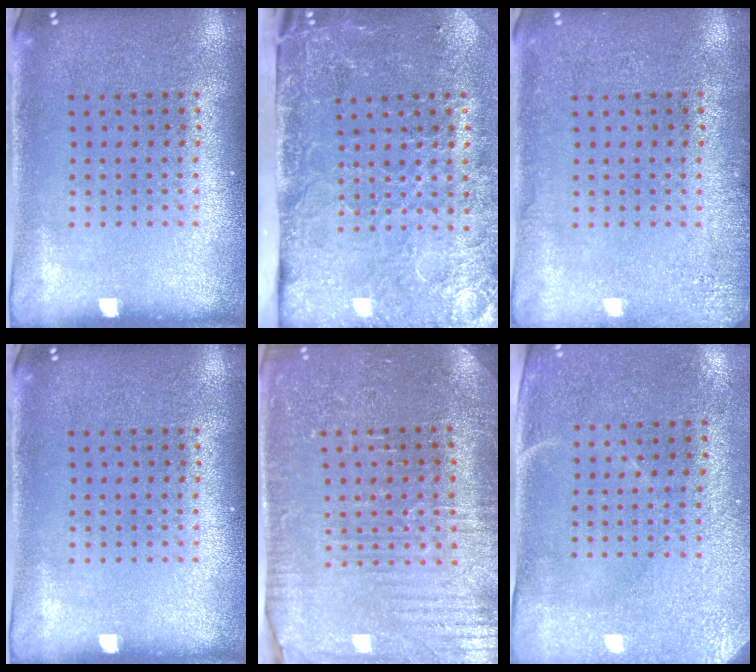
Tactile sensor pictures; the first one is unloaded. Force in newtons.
{"total": 4.6, "press": 3.7, "slide": 2.8}
{"total": 1.8, "press": 1.8, "slide": 0.3}
{"total": 0.0}
{"total": 3.4, "press": 3.4, "slide": 0.5}
{"total": 2.9, "press": 2.5, "slide": 1.6}